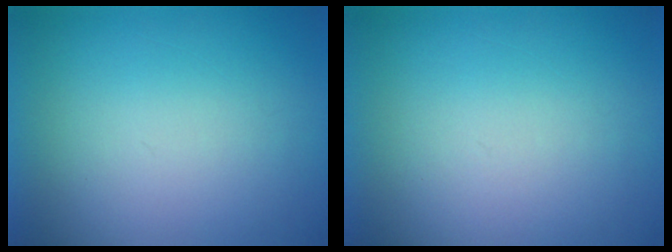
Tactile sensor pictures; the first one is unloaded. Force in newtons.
{"total": 1.1}